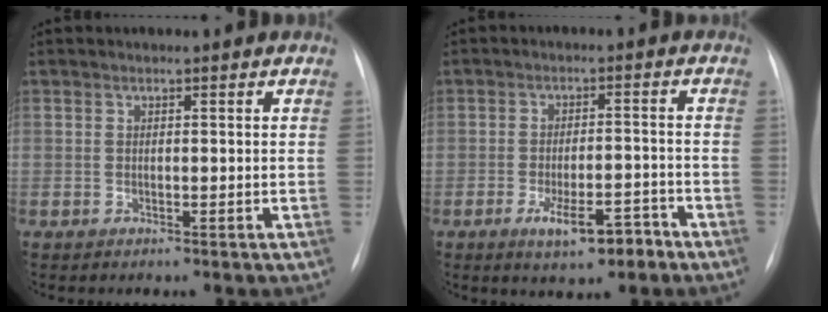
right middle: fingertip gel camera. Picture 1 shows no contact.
{"total": 6.6, "force": [-4.0, 2.0, 4.9], "torque": [-0.079, -0.002, -0.057]}